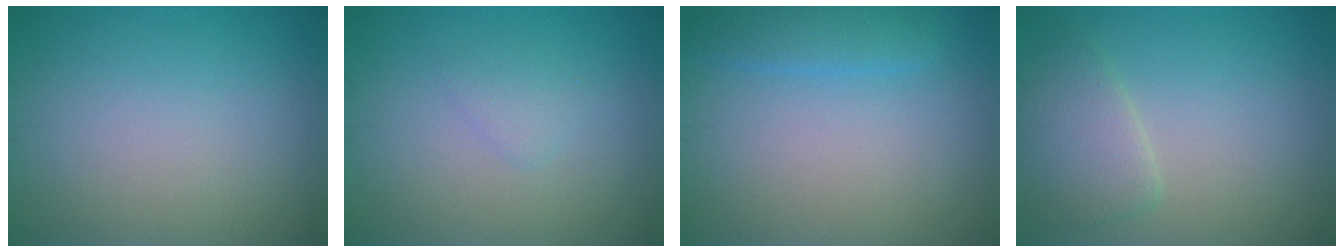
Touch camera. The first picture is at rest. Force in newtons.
{"total": 1.2, "press": 1.2, "slide": 0.1}
{"total": 2.1, "press": 2.1, "slide": 0.1}
{"total": 3.1, "press": 3.1, "slide": 0.4}